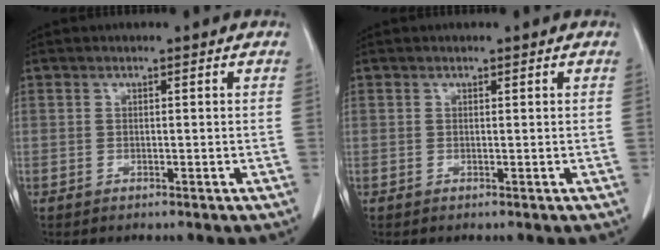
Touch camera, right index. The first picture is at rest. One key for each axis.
{"total": 0.0}